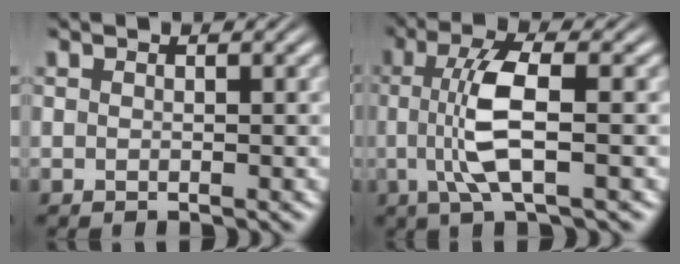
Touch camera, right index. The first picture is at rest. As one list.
[{"total": 5.3, "force": [-0.3, 0.9, 5.2], "torque": [-0.108, -0.001, -0.003]}]